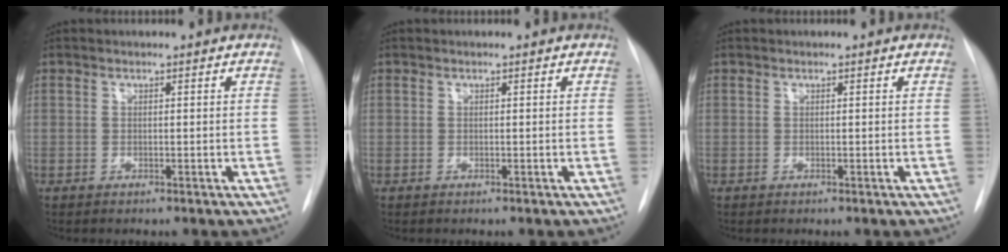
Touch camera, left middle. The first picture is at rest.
{"total": 0.0}
{"total": 0.0}